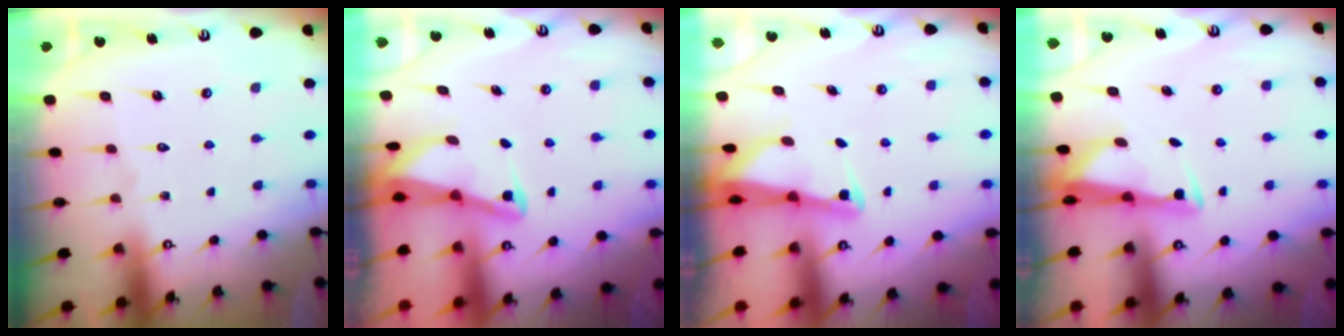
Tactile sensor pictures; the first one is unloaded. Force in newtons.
{"total": 2.3, "press": 2.2, "slide": 0.2}
{"total": 2.5, "press": 2.4, "slide": 0.3}
{"total": 2.9, "press": 2.7, "slide": 0.8}